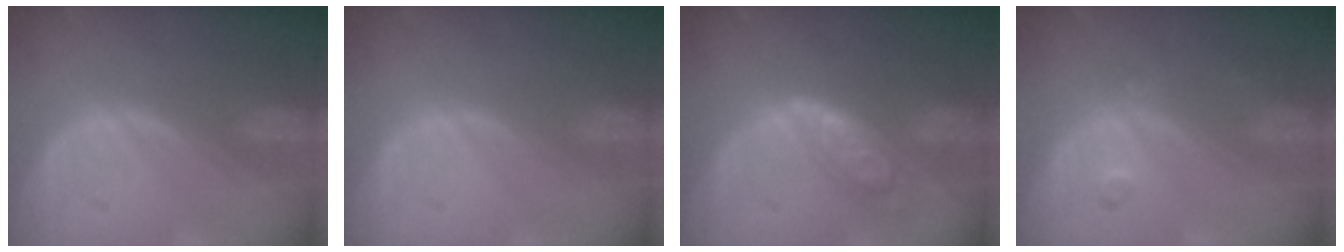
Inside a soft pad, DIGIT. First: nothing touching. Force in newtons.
{"total": 0.0}
{"total": 6.4, "press": 5.7, "slide": 3.0}
{"total": 2.1, "press": 1.8, "slide": 1.1}